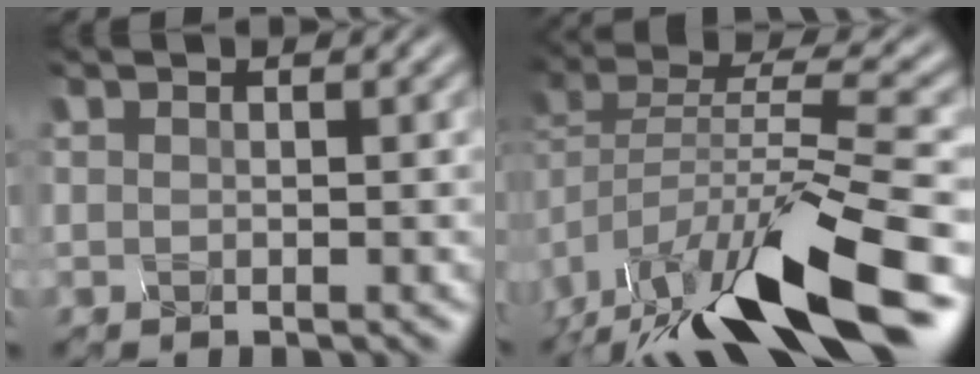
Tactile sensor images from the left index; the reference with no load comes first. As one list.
[{"total": 13.3, "force": [-9.4, 2.9, 8.9], "torque": [-0.178, 0.012, -0.160]}]